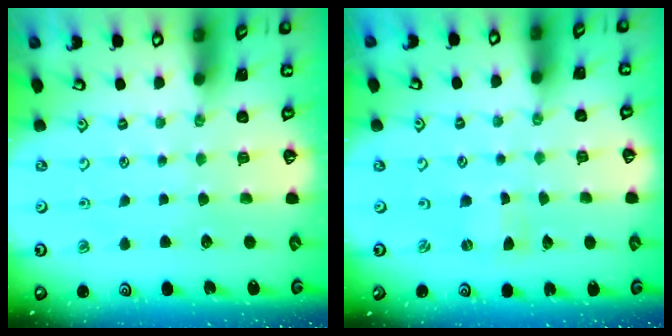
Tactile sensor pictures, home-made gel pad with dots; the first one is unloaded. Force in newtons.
{"total": 0.0}